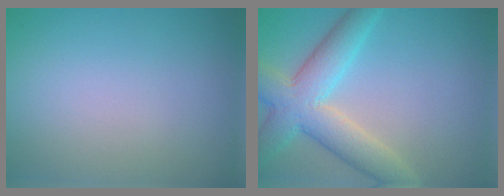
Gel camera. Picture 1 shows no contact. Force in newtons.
{"total": 6.6, "press": 6.6, "slide": 0.6}